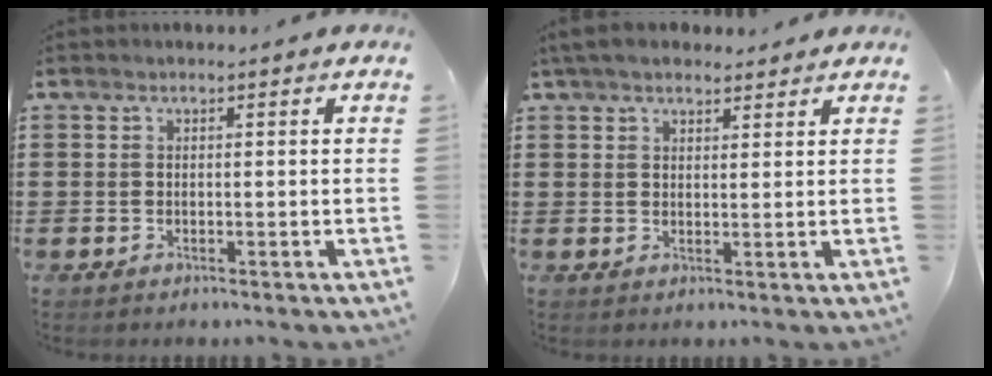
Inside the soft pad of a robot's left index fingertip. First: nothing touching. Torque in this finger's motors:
{"motor_torque": [2.14, 0.00, 0.57, 0.21]}